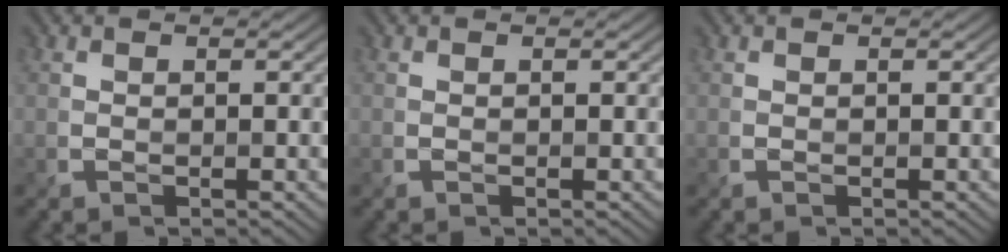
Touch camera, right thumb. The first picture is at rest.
{"total": 0.0}
{"total": 0.0}